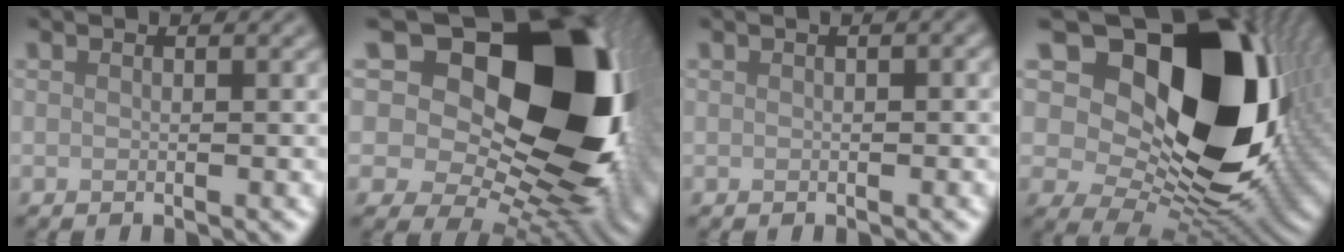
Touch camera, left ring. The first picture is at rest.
{"total": 20.8, "force": [6.9, 13.1, 14.6], "torque": [-0.217, 0.053, 0.129]}
{"total": 0.6, "force": [0.0, 0.4, 0.4], "torque": [-0.006, 0.000, 0.002]}
{"total": 18.7, "force": [6.1, 11.7, 13.2], "torque": [-0.224, 0.011, 0.126]}